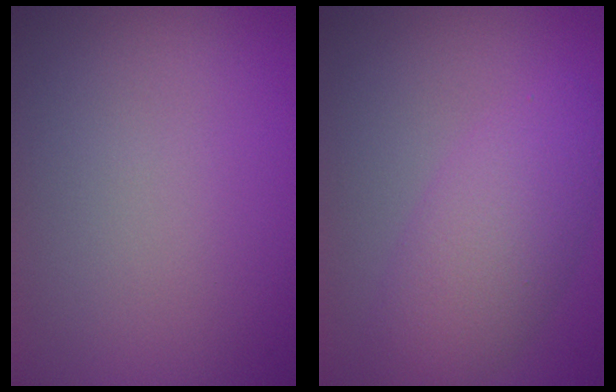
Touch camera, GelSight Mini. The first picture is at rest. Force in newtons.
{"total": 5.0, "press": 5.0, "slide": 0.3}